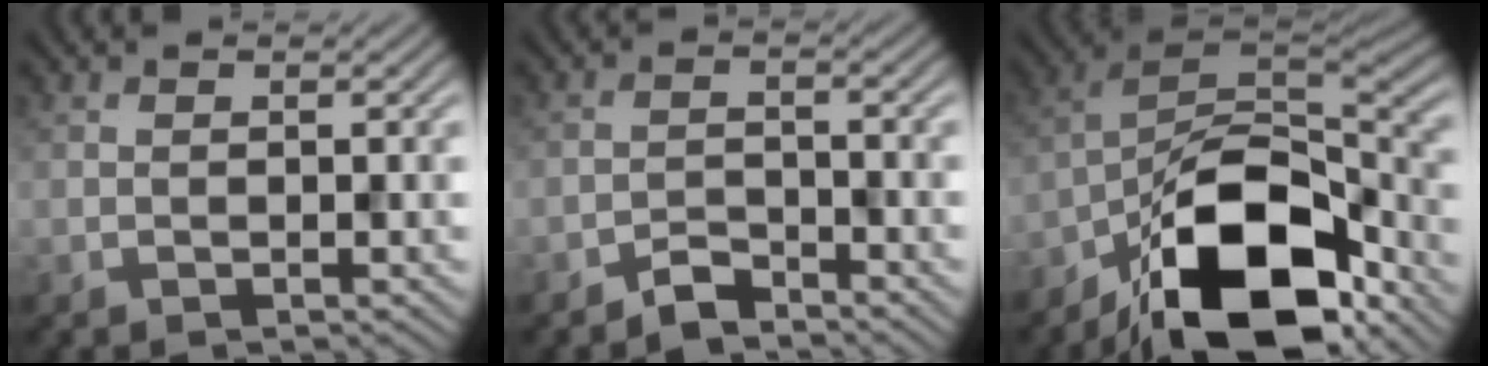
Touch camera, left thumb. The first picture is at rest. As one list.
[{"total": 2.5, "force": [-2.3, 0.7, 0.8], "torque": [-0.010, 0.005, -0.049]}, {"total": 16.2, "force": [-9.6, 7.4, 10.8], "torque": [-0.182, -0.013, -0.190]}]